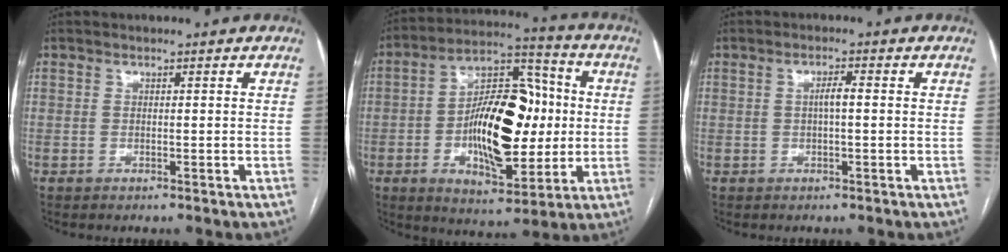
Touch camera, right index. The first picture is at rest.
{"total": 18.6, "force": [-1.2, 7.8, 16.8], "torque": [-0.289, 0.024, -0.017]}
{"total": 2.1, "force": [0.0, 0.3, 2.1], "torque": [-0.038, 0.004, 0.001]}